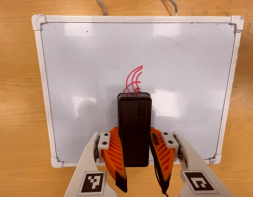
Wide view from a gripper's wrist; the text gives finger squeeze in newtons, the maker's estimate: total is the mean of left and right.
{"total": 8.9, "left": 7.2, "right": 10.5}